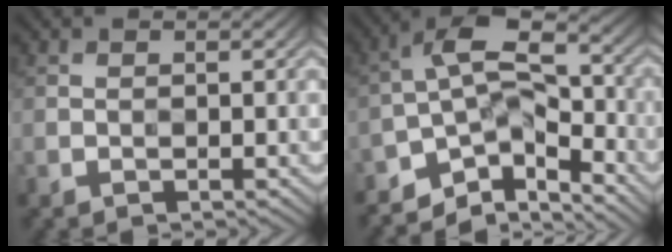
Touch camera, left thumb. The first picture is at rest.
{"total": 10.5, "force": [-7.3, 4.4, 6.1], "torque": [-0.107, 0.004, -0.138]}